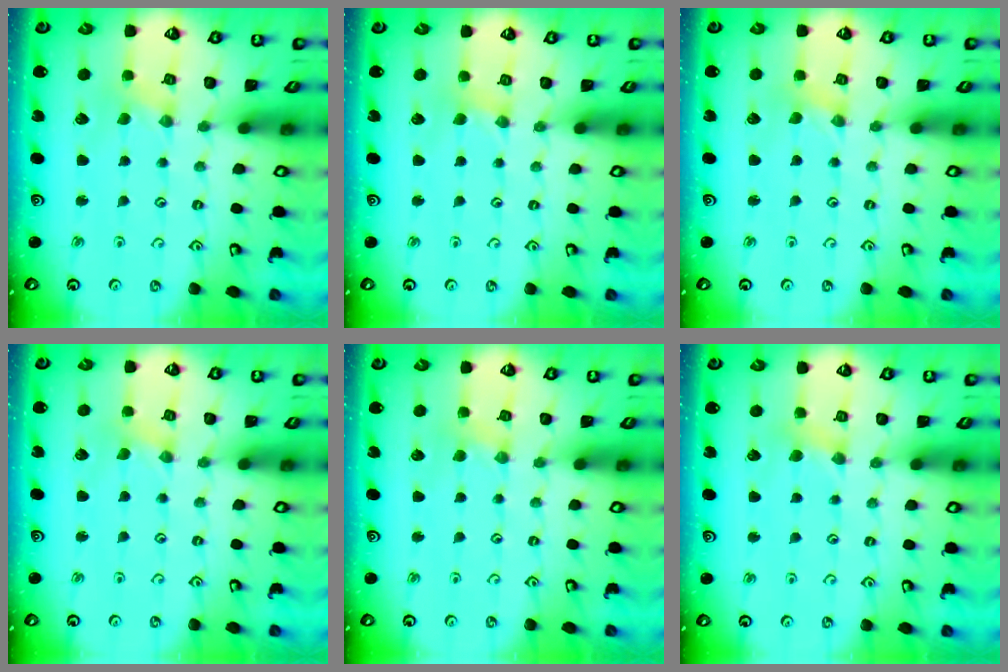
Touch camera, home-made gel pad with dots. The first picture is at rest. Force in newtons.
{"total": 1.7, "press": 1.7, "slide": 0.4}
{"total": 0.0}
{"total": 0.0}
{"total": 2.1, "press": 2.1, "slide": 0.3}
{"total": 2.5, "press": 2.5, "slide": 0.4}